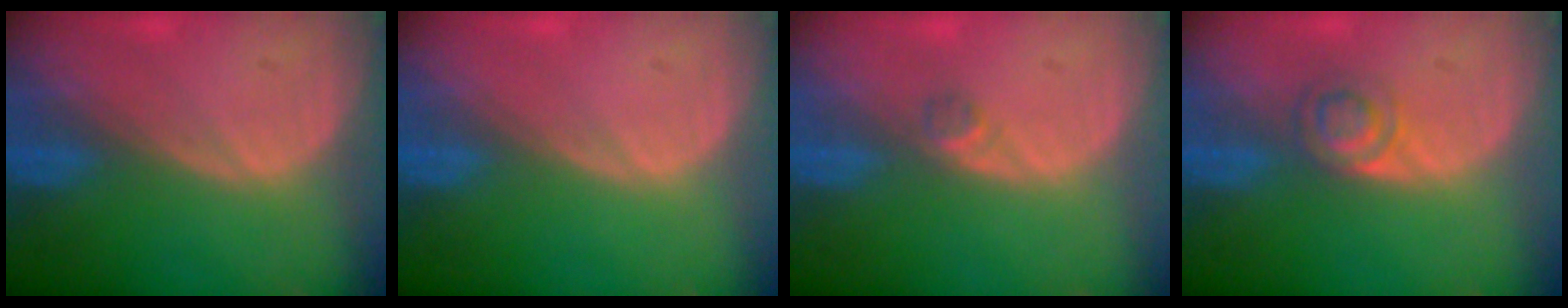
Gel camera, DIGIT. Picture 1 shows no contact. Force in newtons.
{"total": 0.0}
{"total": 1.3, "press": 1.1, "slide": 0.7}
{"total": 3.3, "press": 3.3, "slide": 0.4}